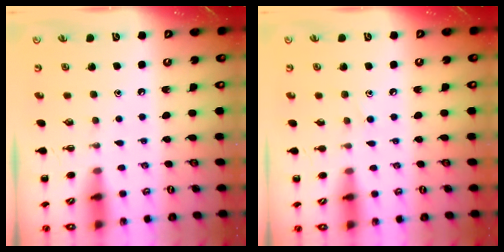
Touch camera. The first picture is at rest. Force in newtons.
{"total": 5.4, "press": 5.0, "slide": 1.9}